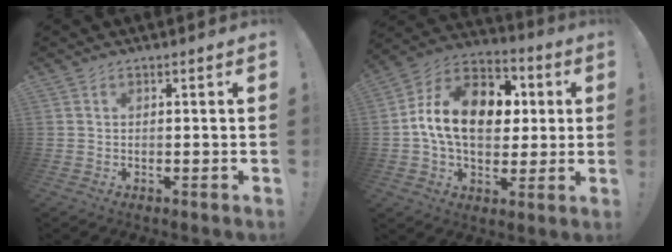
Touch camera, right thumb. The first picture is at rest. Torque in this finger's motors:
{"motor_torque": [2.50, 2.51, 0.16, 0.11, 0.43]}